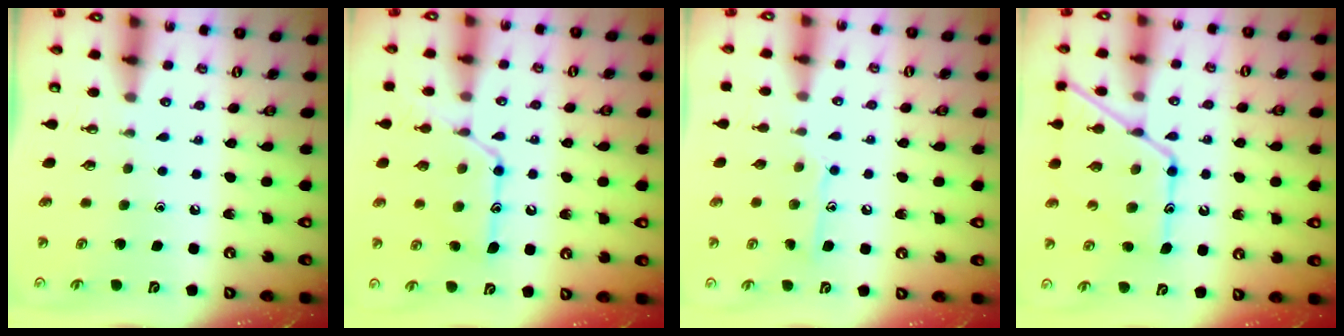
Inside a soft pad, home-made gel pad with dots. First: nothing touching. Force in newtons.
{"total": 16.3, "press": 16.3, "slide": 1.3}
{"total": 9.0, "press": 9.0, "slide": 0.6}
{"total": 15.7, "press": 15.6, "slide": 1.4}